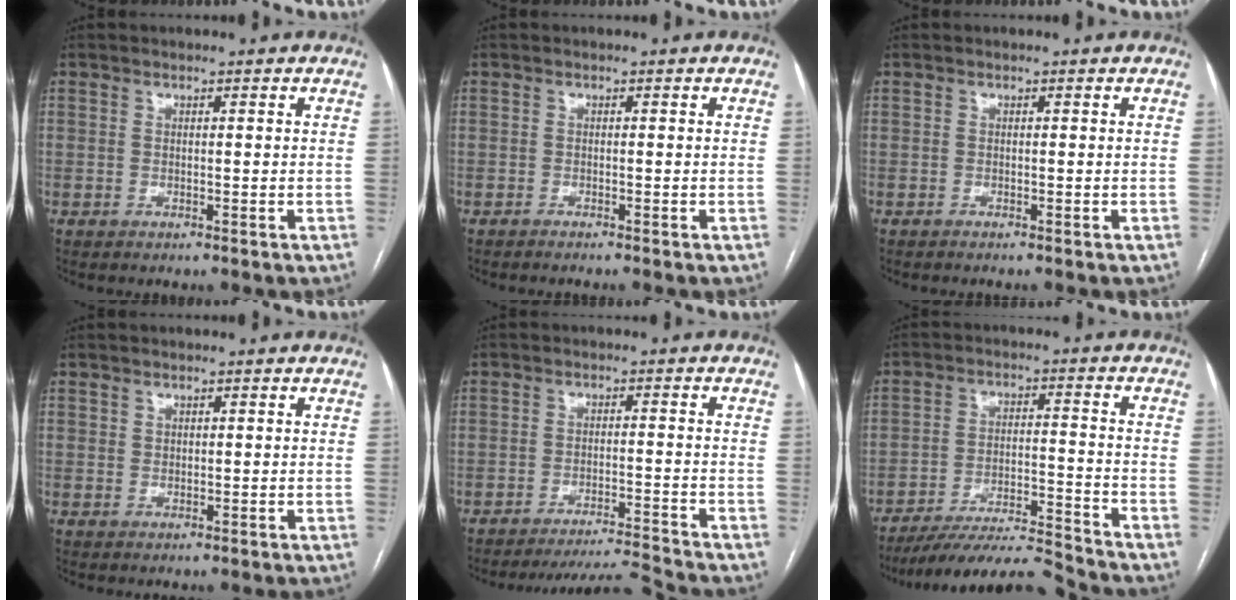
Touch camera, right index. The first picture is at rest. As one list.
[{"total": 1.2, "force": [-1.0, -0.3, 0.6], "torque": [-0.004, 0.002, -0.010]}, {"total": 0.6, "force": [-0.5, -0.1, 0.3], "torque": [0.001, 0.000, -0.004]}, {"total": 0.7, "force": [0.4, 0.6, 0.1], "torque": [0.006, -0.001, 0.004]}, {"total": 7.0, "force": [-6.4, -2.6, -0.6], "torque": [0.006, -0.001, -0.109]}, {"total": 11.3, "force": [-11.1, -1.0, 2.3], "torque": [-0.034, 0.011, -0.195]}]